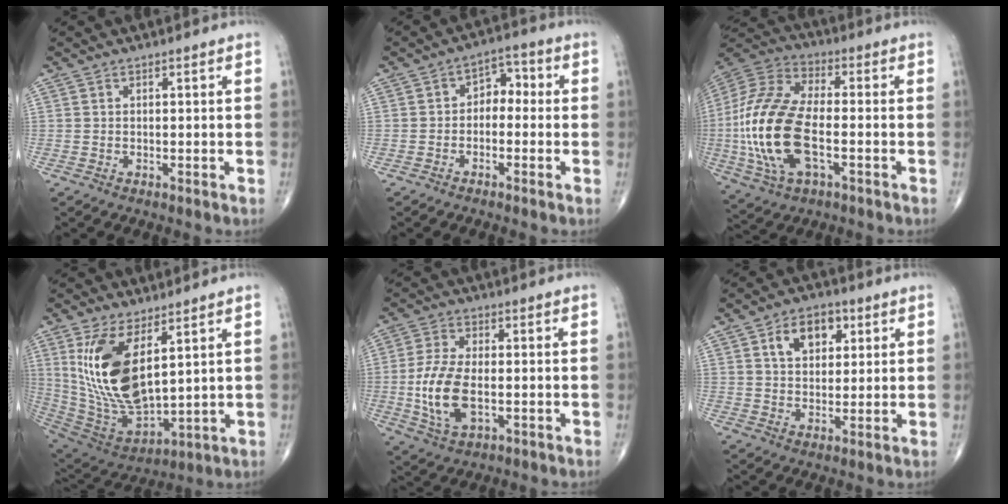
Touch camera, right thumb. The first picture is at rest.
{"total": 4.9, "force": [-0.8, 3.5, 3.3], "torque": [-0.025, 0.030, -0.027]}
{"total": 21.3, "force": [-3.6, 10.2, 18.3], "torque": [-0.410, 0.014, -0.063]}
{"total": 18.0, "force": [5.9, 8.2, 14.9], "torque": [-0.285, -0.032, 0.136]}
{"total": 10.8, "force": [-1.7, 5.4, 9.2], "torque": [-0.195, 0.000, -0.030]}
{"total": 8.4, "force": [3.2, 5.4, 5.5], "torque": [-0.060, -0.003, 0.049]}